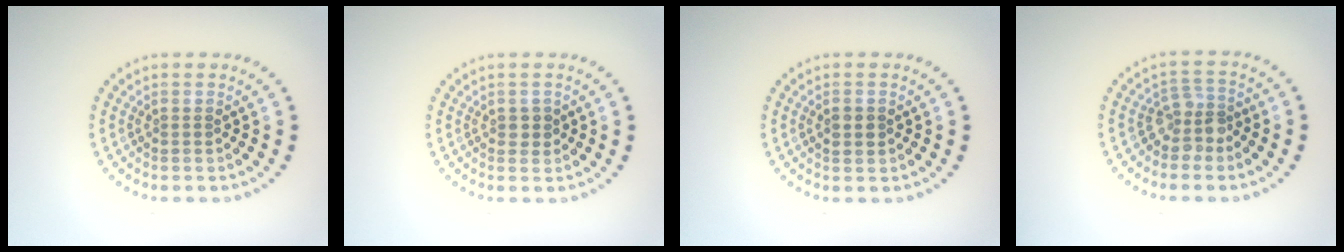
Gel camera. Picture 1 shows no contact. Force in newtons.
{"total": 1.0, "press": 1.0, "slide": 0.2}
{"total": 1.7, "press": 1.7, "slide": 0.0}
{"total": 2.5, "press": 1.9, "slide": 1.5}